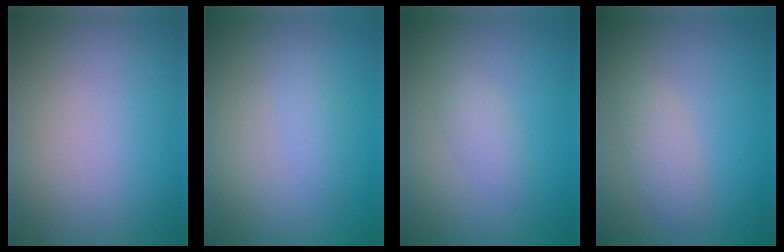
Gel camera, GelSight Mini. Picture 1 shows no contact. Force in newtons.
{"total": 1.1, "press": 1.1, "slide": 0.1}
{"total": 1.5, "press": 1.5, "slide": 0.1}
{"total": 1.9, "press": 1.9, "slide": 0.0}